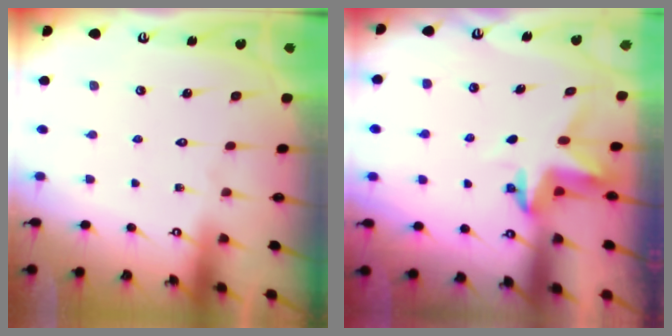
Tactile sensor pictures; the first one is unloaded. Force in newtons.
{"total": 3.7, "press": 3.6, "slide": 0.3}